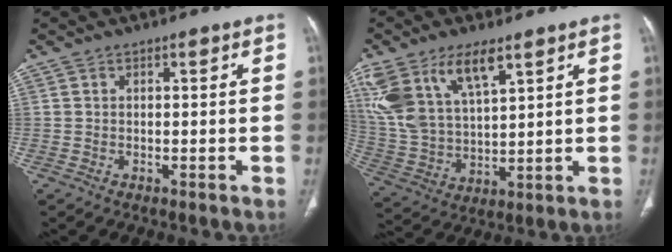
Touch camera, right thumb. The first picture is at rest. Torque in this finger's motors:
{"motor_torque": [1.55, 2.90, 1.66, 0.95, 0.18]}